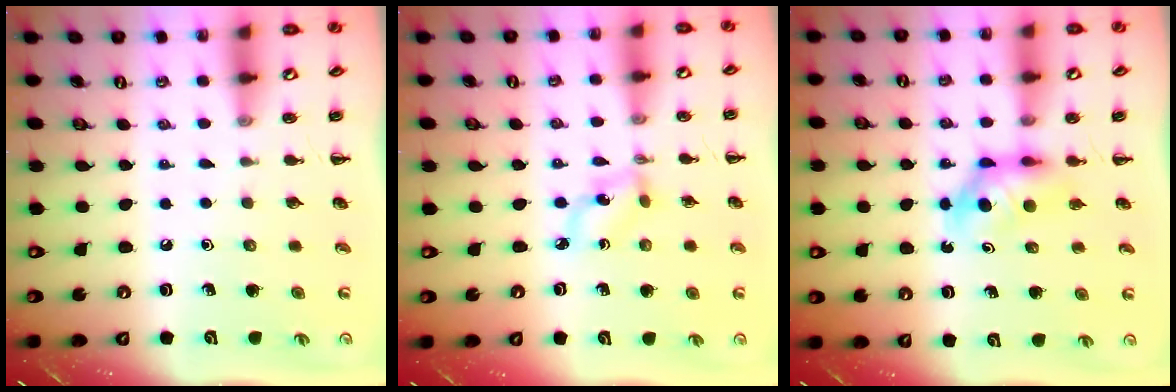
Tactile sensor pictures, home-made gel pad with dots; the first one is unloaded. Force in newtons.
{"total": 2.8, "press": 2.7, "slide": 0.8}
{"total": 5.1, "press": 5.0, "slide": 0.7}